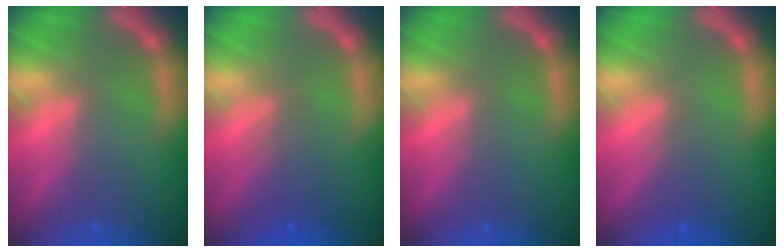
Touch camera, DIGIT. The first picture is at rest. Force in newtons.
{"total": 2.5}
{"total": 0.0}
{"total": 1.5}